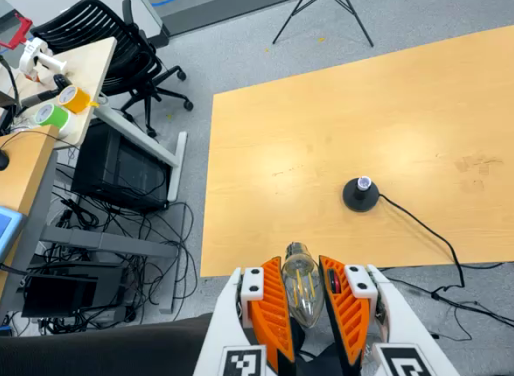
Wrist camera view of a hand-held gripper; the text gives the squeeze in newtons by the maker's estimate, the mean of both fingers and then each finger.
{"total": 14.7, "left": 17.0, "right": 12.5}